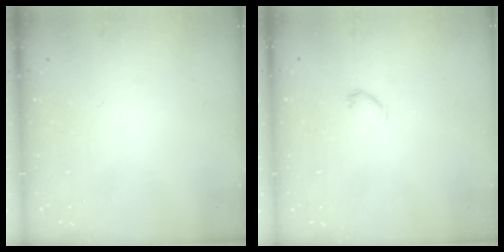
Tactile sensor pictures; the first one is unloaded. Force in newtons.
{"total": 3.2, "press": 3.1, "slide": 0.6}